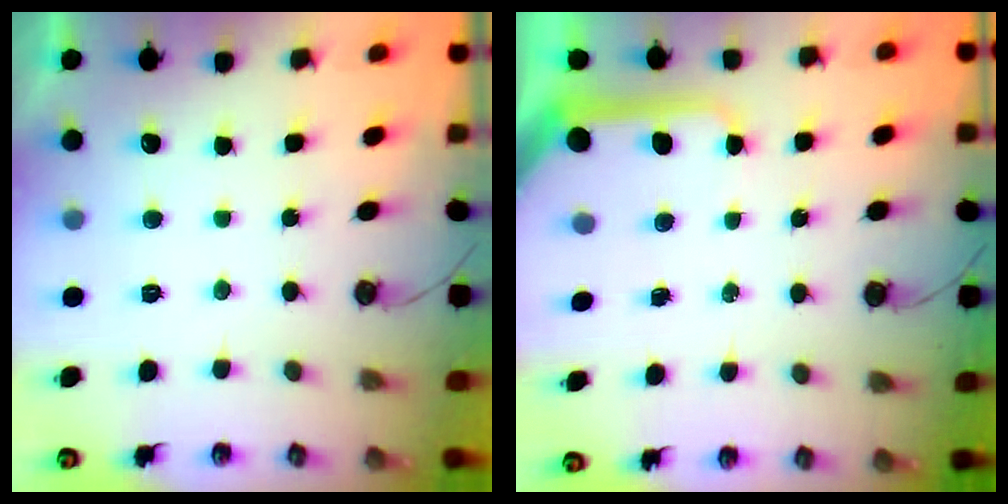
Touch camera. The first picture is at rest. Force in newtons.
{"total": 9.2, "press": 9.1, "slide": 1.0}